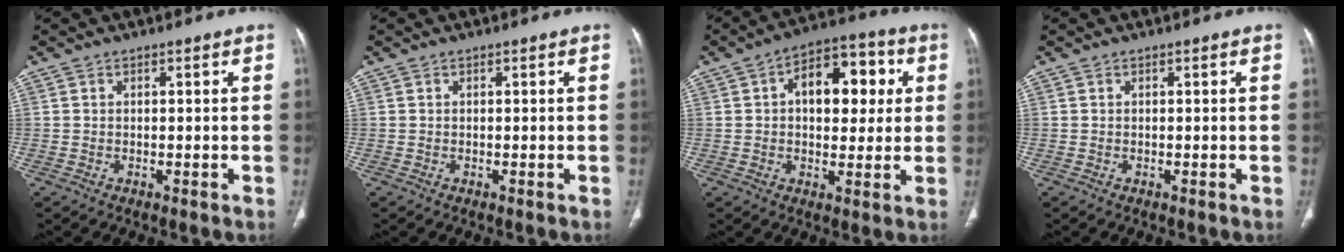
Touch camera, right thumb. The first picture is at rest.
{"total": 0.0}
{"total": 13.6, "force": [2.8, 8.0, 10.6], "torque": [-0.113, 0.017, 0.036]}
{"total": 0.0}